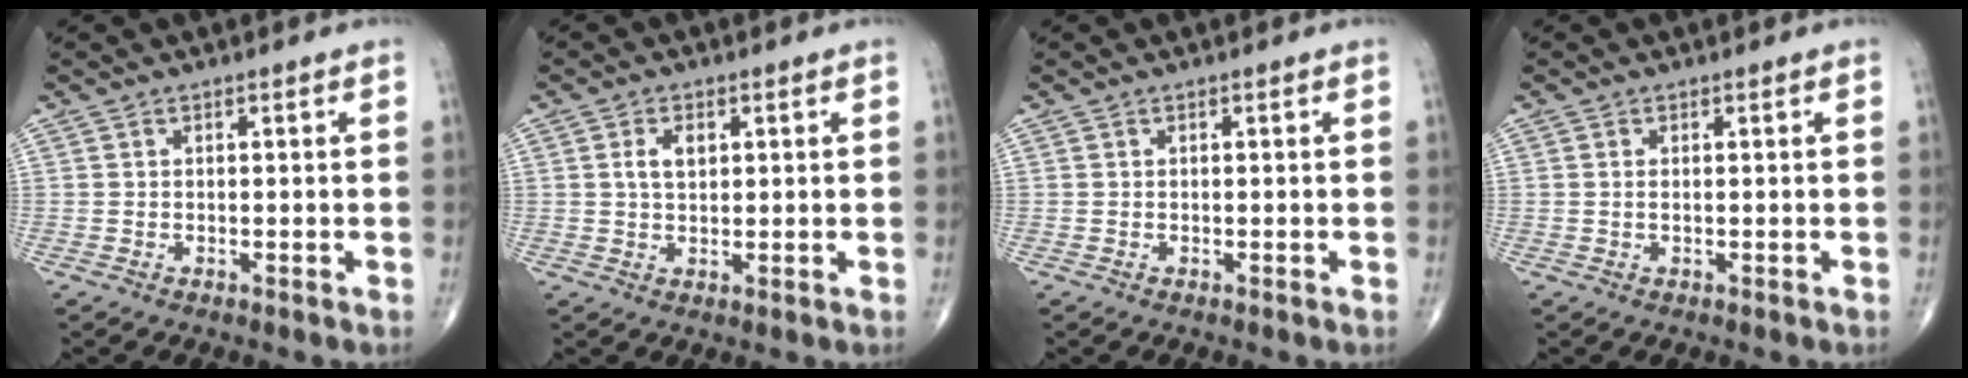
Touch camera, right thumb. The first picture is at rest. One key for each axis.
{"total": 3.5, "fx": 1.0, "fy": 2.0, "fz": 2.7, "tx": -0.044, "ty": 0.000, "tz": 0.019}
{"total": 0.0}
{"total": 0.7, "fx": 0.1, "fy": 0.3, "fz": 0.7, "tx": -0.018, "ty": 0.000, "tz": 0.003}